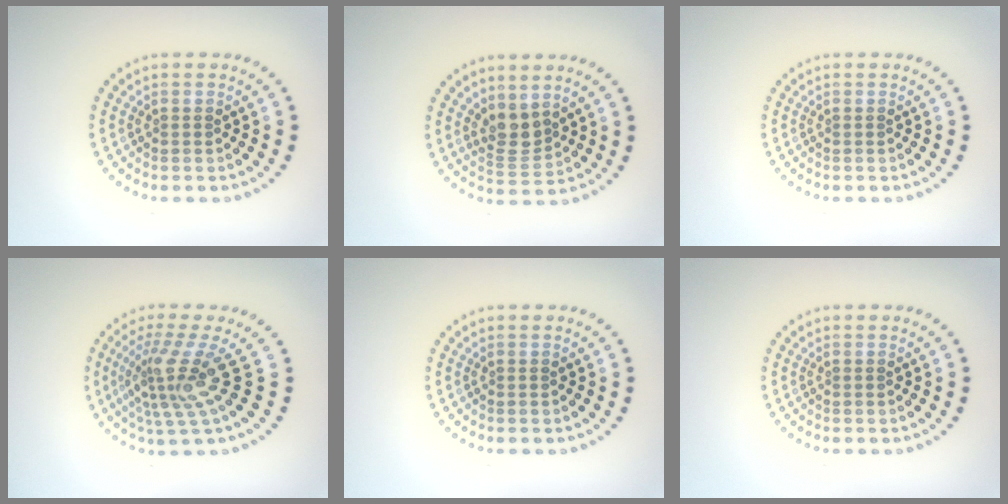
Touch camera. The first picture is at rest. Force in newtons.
{"total": 2.7, "press": 2.2, "slide": 1.5}
{"total": 0.0}
{"total": 4.6, "press": 3.1, "slide": 3.4}
{"total": 0.0}
{"total": 0.0}